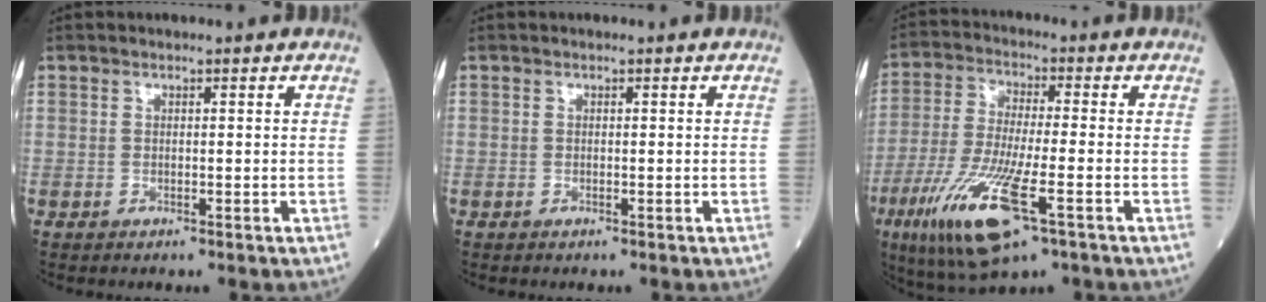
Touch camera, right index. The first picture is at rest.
{"total": 0.0}
{"total": 14.5, "force": [-6.4, 2.3, 12.8], "torque": [-0.264, -0.034, -0.112]}